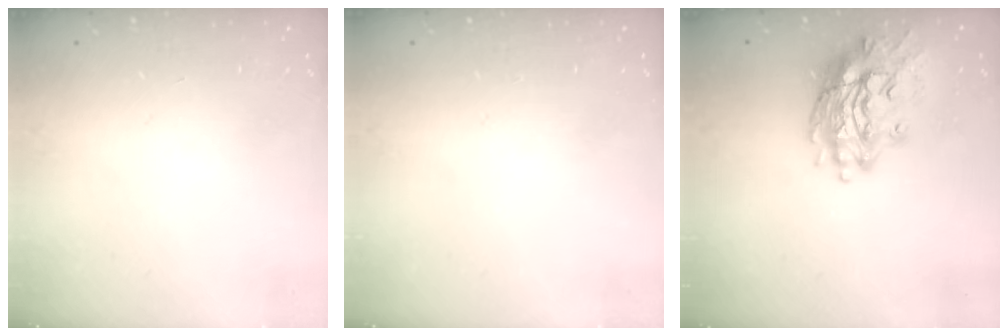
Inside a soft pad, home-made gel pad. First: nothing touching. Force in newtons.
{"total": 0.0}
{"total": 16.9, "press": 16.8, "slide": 1.2}